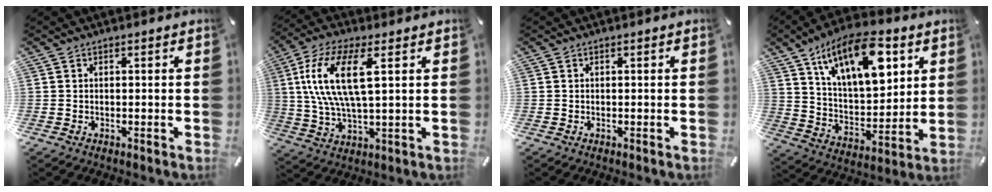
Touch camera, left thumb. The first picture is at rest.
{"total": 14.4, "force": [4.3, 5.3, 12.7], "torque": [-0.282, -0.005, 0.069]}
{"total": 0.0}
{"total": 18.7, "force": [9.9, 9.2, 13.0], "torque": [-0.218, -0.035, 0.165]}